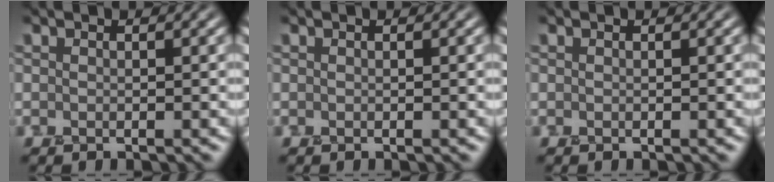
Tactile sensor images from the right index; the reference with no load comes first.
{"total": 0.0}
{"total": 0.0}